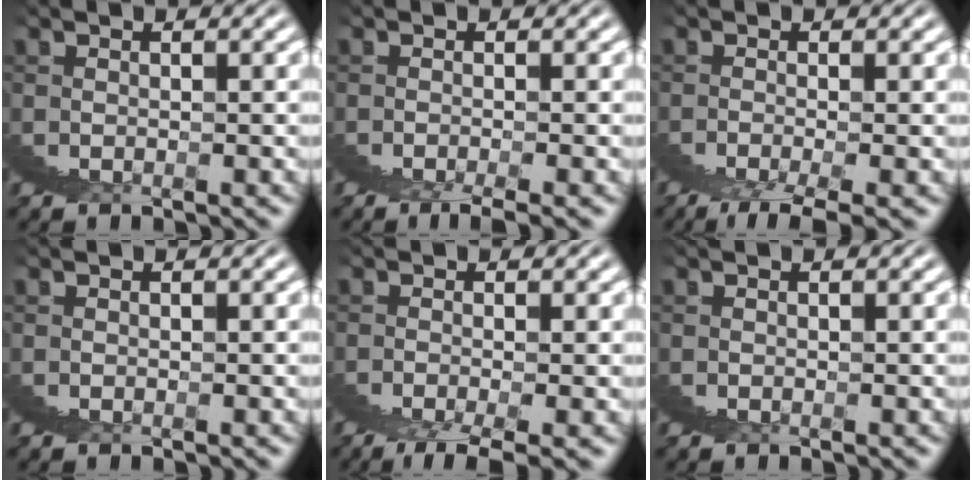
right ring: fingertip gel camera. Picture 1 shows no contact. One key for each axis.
{"total": 1.5, "fx": 0.9, "fy": -1.1, "fz": 0.5, "tx": 0.007, "ty": 0.020, "tz": 0.008}
{"total": 1.8, "fx": 0.8, "fy": -1.6, "fz": 0.4, "tx": 0.009, "ty": 0.024, "tz": 0.003}
{"total": 0.0}
{"total": 1.8, "fx": 1.1, "fy": -1.3, "fz": 0.5, "tx": 0.007, "ty": 0.026, "tz": 0.006}
{"total": 0.0}